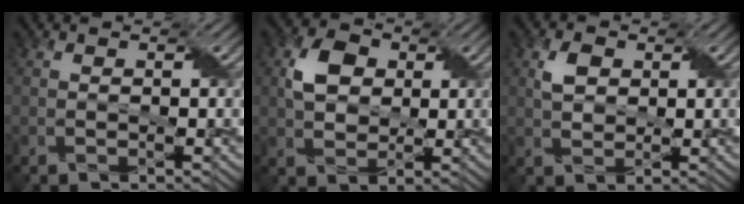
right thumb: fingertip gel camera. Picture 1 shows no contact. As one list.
[{"total": 5.4, "force": [1.2, 4.1, 3.2], "torque": [-0.072, 0.008, 0.021]}, {"total": 3.1, "force": [1.0, 2.2, 1.9], "torque": [-0.045, 0.004, 0.018]}]